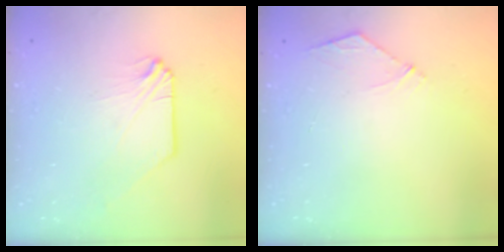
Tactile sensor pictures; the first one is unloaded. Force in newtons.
{"total": 4.8, "press": 4.7, "slide": 0.6}